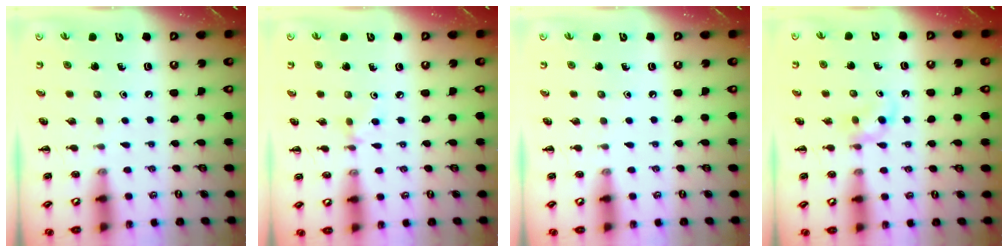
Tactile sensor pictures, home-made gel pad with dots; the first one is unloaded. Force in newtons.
{"total": 2.8, "press": 2.6, "slide": 0.9}
{"total": 0.0}
{"total": 2.5, "press": 2.3, "slide": 1.1}